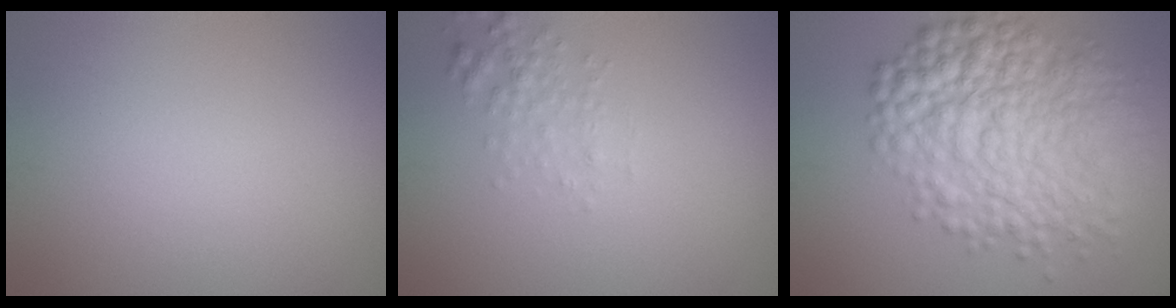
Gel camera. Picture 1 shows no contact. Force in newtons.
{"total": 1.6, "press": 1.6, "slide": 0.1}
{"total": 9.5, "press": 9.5, "slide": 0.1}